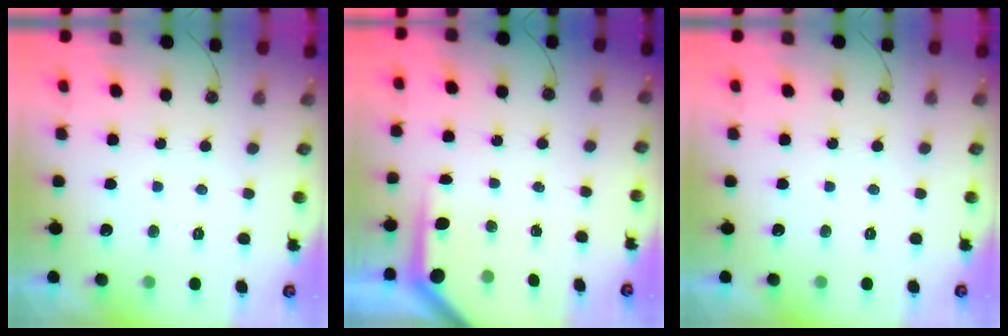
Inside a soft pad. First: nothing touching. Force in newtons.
{"total": 4.5, "press": 4.5, "slide": 0.3}
{"total": 0.6, "press": 0.1, "slide": 0.5}